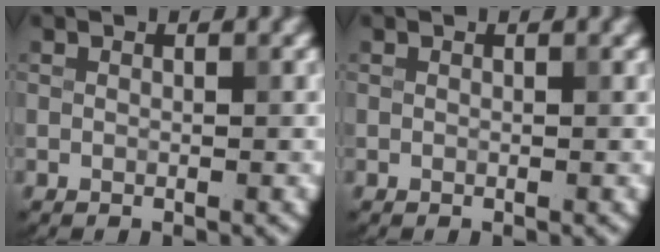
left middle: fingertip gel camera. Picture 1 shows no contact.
{"total": 0.0}